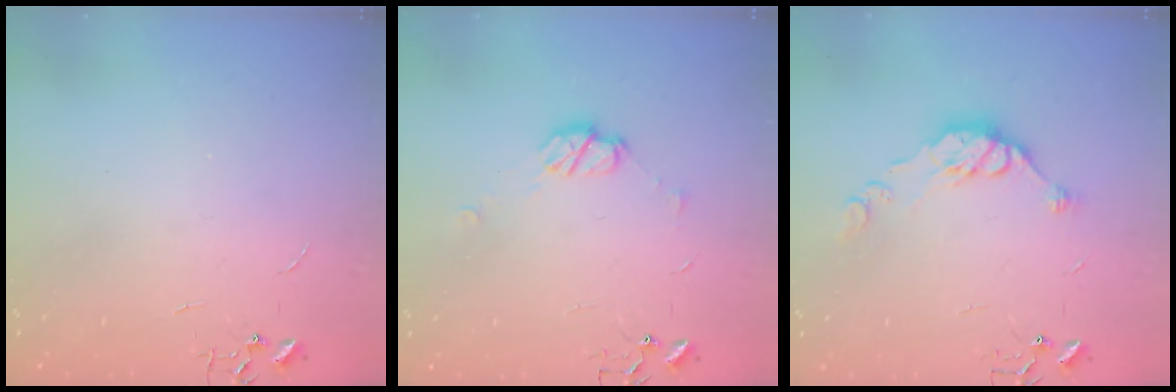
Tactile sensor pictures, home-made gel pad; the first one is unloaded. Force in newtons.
{"total": 7.1, "press": 7.1, "slide": 0.6}
{"total": 10.5, "press": 10.5, "slide": 0.3}